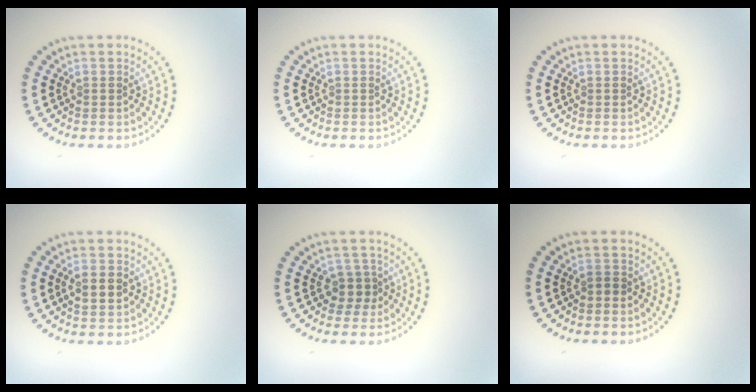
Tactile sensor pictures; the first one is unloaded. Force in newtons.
{"total": 0.0}
{"total": 0.0}
{"total": 2.2, "press": 2.2, "slide": 0.1}
{"total": 2.0, "press": 1.6, "slide": 1.1}
{"total": 0.7, "press": 0.7, "slide": 0.2}